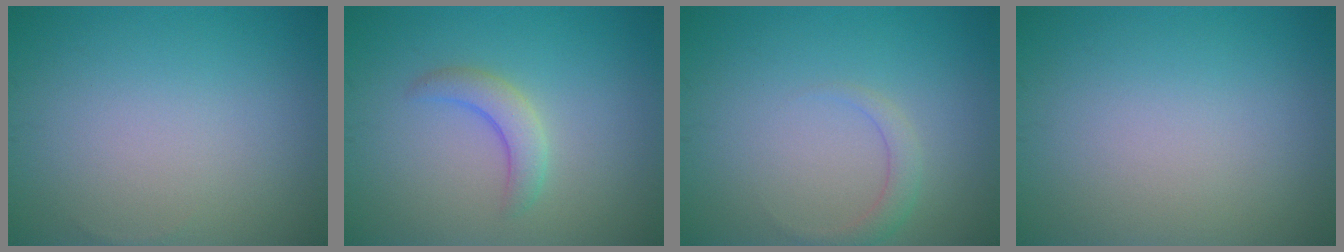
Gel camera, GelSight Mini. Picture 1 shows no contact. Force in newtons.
{"total": 2.5, "press": 2.5, "slide": 0.2}
{"total": 1.6, "press": 1.6, "slide": 0.1}
{"total": 0.0}